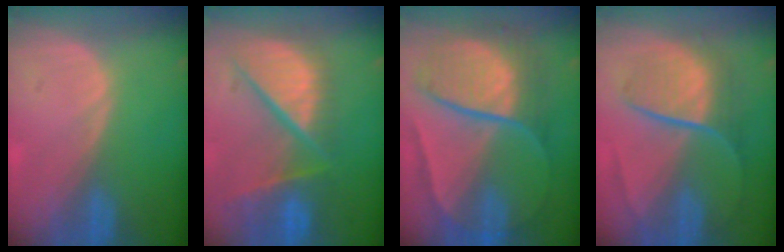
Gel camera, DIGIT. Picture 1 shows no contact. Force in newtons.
{"total": 12.1, "press": 9.9, "slide": 7.0}
{"total": 10.8, "press": 10.7, "slide": 1.1}
{"total": 9.3, "press": 7.8, "slide": 5.2}